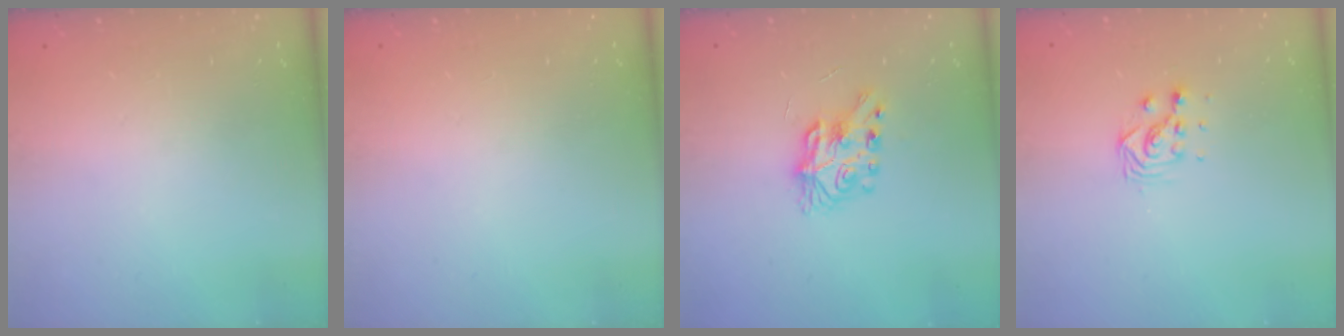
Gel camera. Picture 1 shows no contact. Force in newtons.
{"total": 0.0}
{"total": 7.8, "press": 7.8, "slide": 0.5}
{"total": 4.3, "press": 4.2, "slide": 0.3}